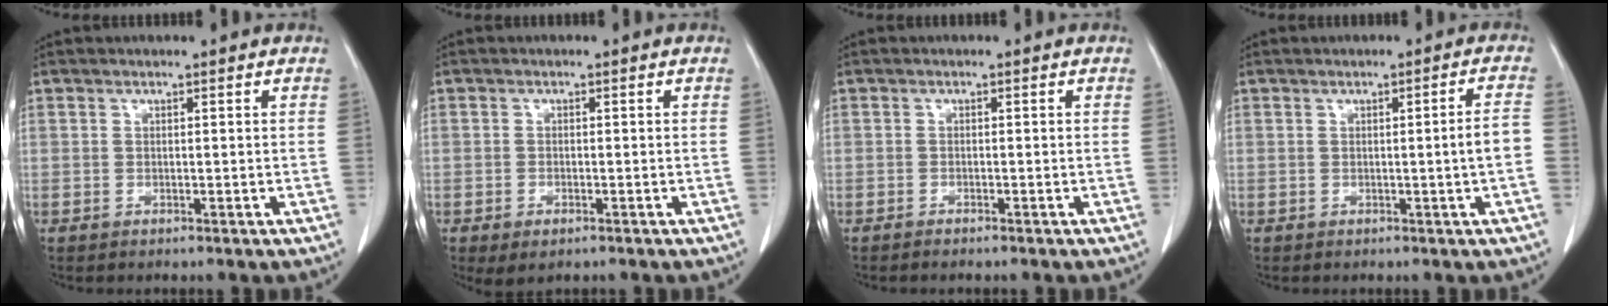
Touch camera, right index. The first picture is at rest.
{"total": 2.8, "force": [-1.6, 1.3, 2.0], "torque": [-0.034, -0.004, -0.017]}
{"total": 1.6, "force": [-1.4, 0.1, 0.8], "torque": [-0.015, -0.003, -0.015]}
{"total": 3.4, "force": [-0.6, -0.4, 3.3], "torque": [-0.045, 0.000, -0.009]}